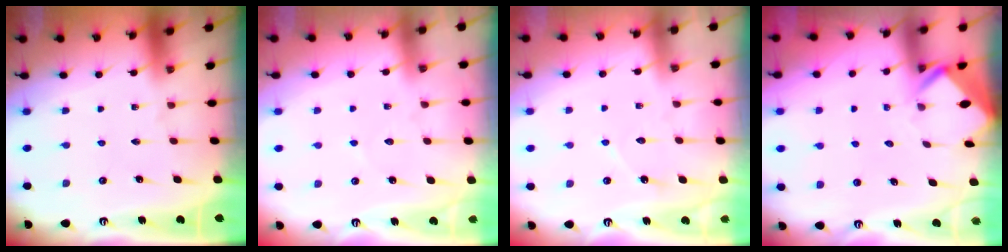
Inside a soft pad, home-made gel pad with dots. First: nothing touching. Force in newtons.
{"total": 4.9, "press": 4.9, "slide": 0.7}
{"total": 4.7, "press": 4.7, "slide": 0.4}
{"total": 2.9, "press": 2.9, "slide": 0.2}